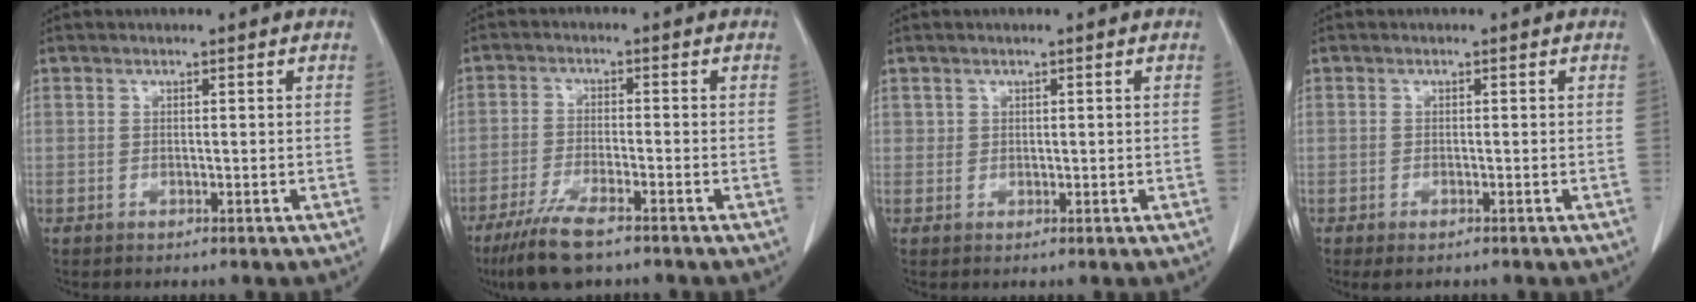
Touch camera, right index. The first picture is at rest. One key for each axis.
{"total": 8.1, "fx": -5.8, "fy": 1.2, "fz": 5.4, "tx": -0.104, "ty": -0.020, "tz": -0.100}
{"total": 1.0, "fx": 0.5, "fy": 0.8, "fz": 0.1, "tx": 0.010, "ty": 0.001, "tz": 0.007}
{"total": 1.7, "fx": -1.1, "fy": 0.5, "fz": 1.1, "tx": -0.019, "ty": -0.004, "tz": -0.013}